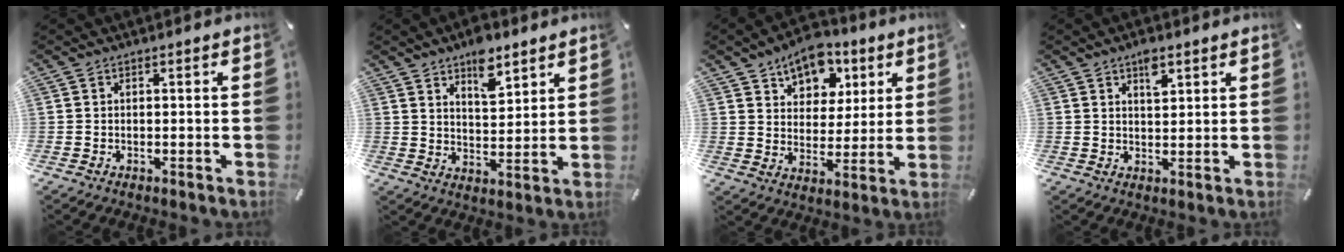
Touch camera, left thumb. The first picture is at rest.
{"total": 8.2, "force": [6.2, 3.9, 3.8], "torque": [-0.045, -0.035, 0.105]}
{"total": 10.9, "force": [6.9, 7.7, 3.2], "torque": [-0.040, -0.053, 0.124]}
{"total": 4.1, "force": [2.3, 2.0, 2.7], "torque": [-0.034, -0.007, 0.036]}